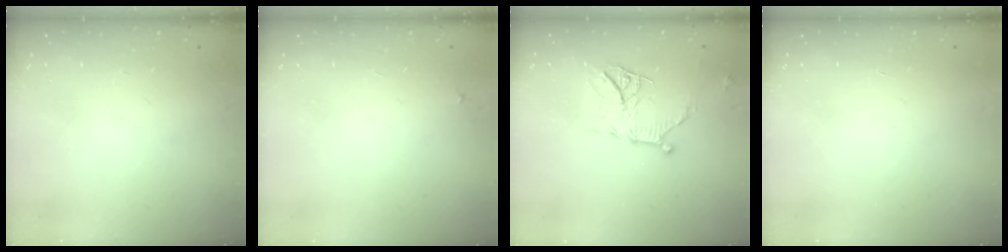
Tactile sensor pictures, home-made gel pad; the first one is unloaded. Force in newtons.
{"total": 2.1, "press": 2.1, "slide": 0.1}
{"total": 11.9, "press": 11.9, "slide": 0.1}
{"total": 1.5, "press": 1.5, "slide": 0.1}